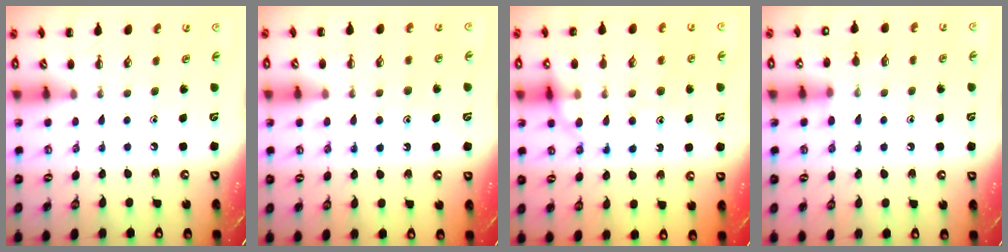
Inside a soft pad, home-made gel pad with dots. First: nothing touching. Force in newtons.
{"total": 10.2, "press": 10.2, "slide": 0.8}
{"total": 16.2, "press": 16.1, "slide": 2.0}
{"total": 8.8, "press": 8.7, "slide": 1.5}